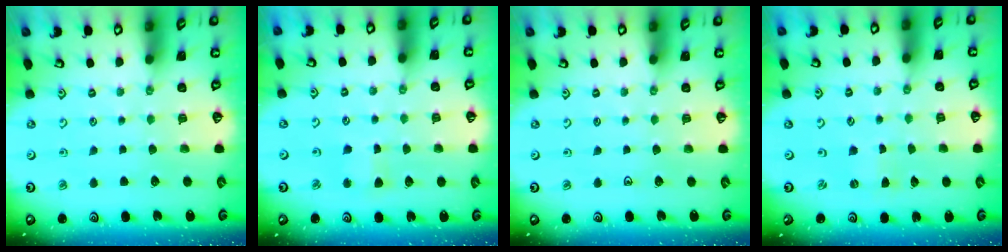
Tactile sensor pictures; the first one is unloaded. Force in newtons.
{"total": 2.8, "press": 2.7, "slide": 0.4}
{"total": 0.0}
{"total": 0.7, "press": 0.7, "slide": 0.3}